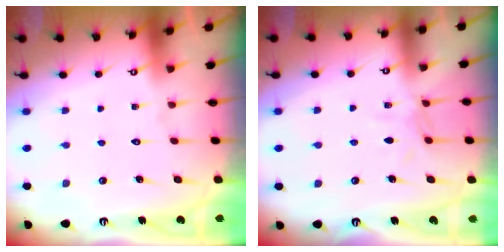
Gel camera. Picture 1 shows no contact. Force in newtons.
{"total": 5.0, "press": 5.0, "slide": 0.5}